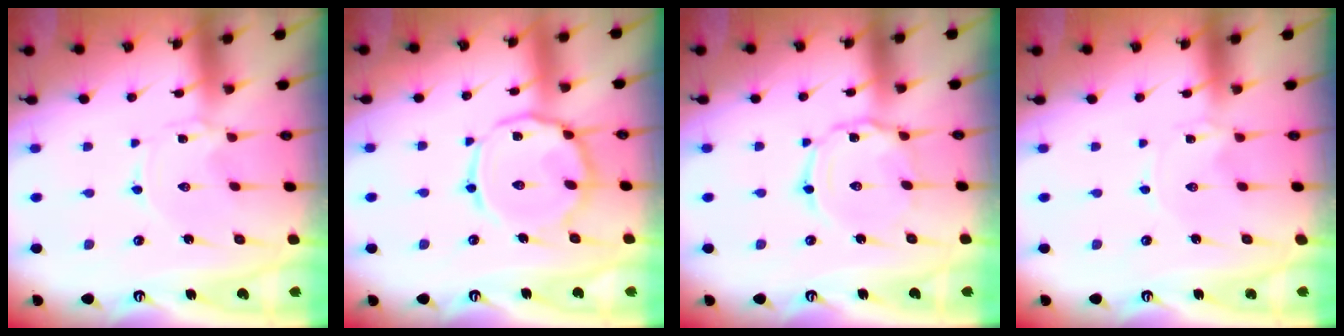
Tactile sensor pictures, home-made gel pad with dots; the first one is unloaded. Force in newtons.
{"total": 14.5, "press": 14.5, "slide": 1.2}
{"total": 6.1, "press": 6.1, "slide": 0.3}
{"total": 0.0}